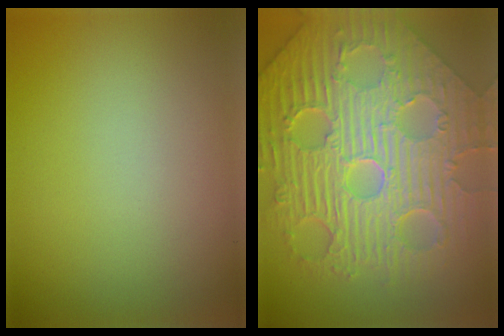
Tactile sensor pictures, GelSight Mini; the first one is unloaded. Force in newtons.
{"total": 12.4, "press": 8.2, "slide": 9.3}